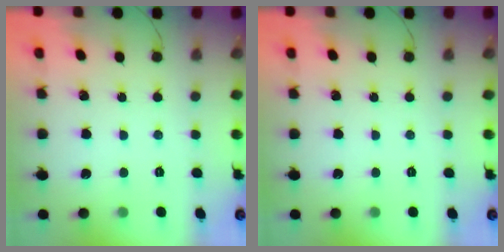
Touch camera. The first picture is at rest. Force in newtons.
{"total": 0.0}